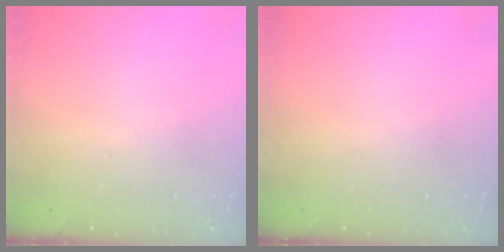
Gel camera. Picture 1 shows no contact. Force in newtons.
{"total": 0.0}